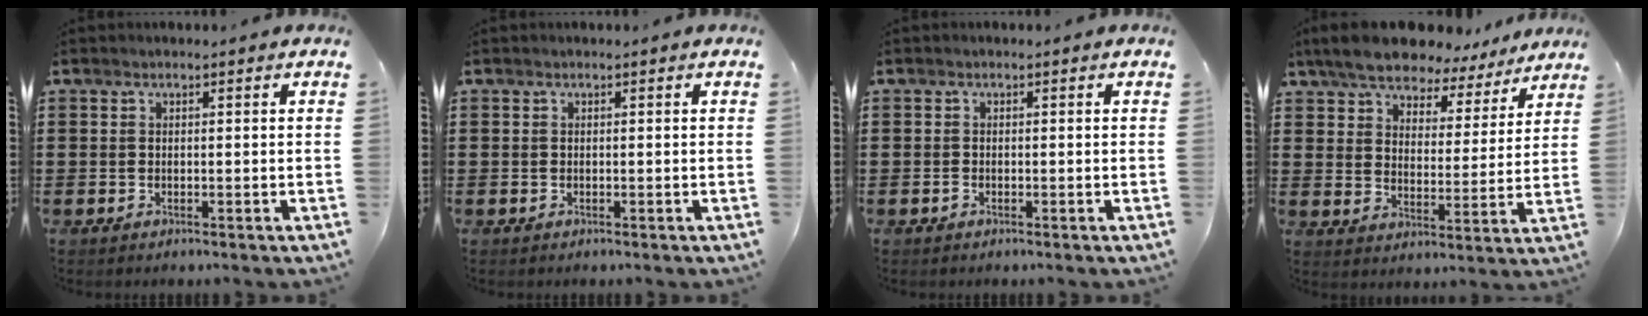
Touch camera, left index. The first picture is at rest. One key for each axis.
{"total": 0.0}
{"total": 0.6, "fx": -0.4, "fy": 0.2, "fz": 0.3, "tx": -0.010, "ty": -0.003, "tz": -0.007}
{"total": 7.7, "fx": 7.2, "fy": 1.9, "fz": 2.1, "tx": -0.078, "ty": -0.036, "tz": 0.129}